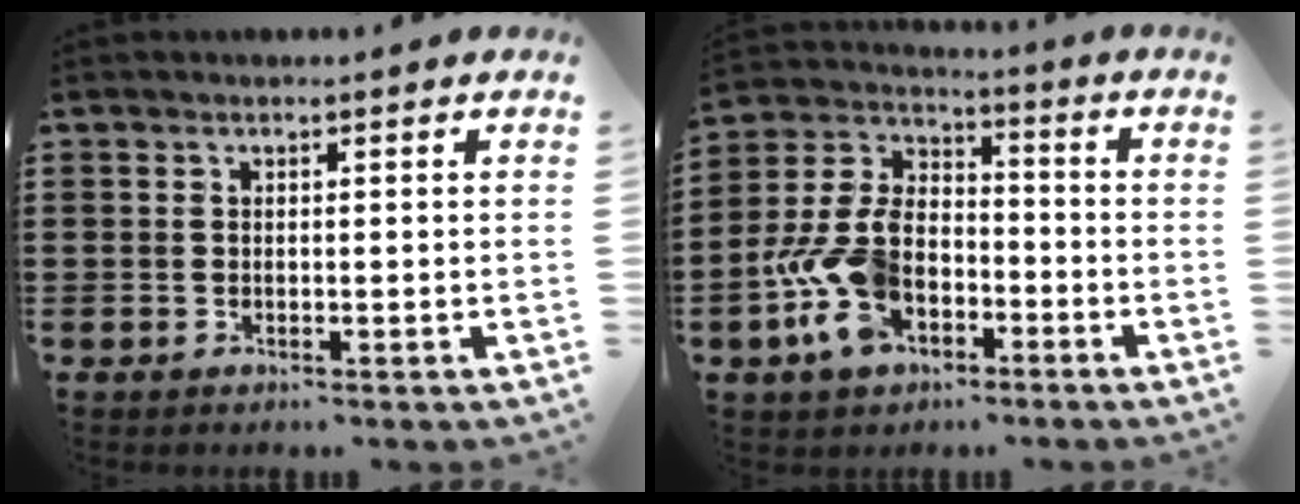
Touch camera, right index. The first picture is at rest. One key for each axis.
{"total": 12.0, "fx": -4.5, "fy": 7.5, "fz": 8.3, "tx": -0.225, "ty": -0.001, "tz": -0.093}